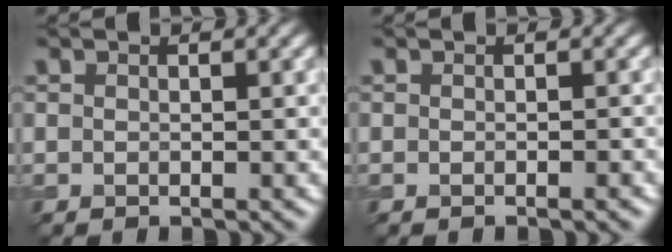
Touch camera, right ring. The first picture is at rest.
{"total": 0.5, "force": [-0.3, 0.0, 0.4], "torque": [-0.006, -0.001, -0.006]}